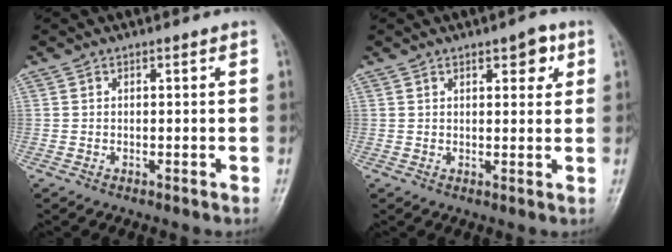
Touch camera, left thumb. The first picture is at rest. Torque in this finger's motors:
{"motor_torque": [0.17, 0.19, 0.11, -0.02, 0.09]}